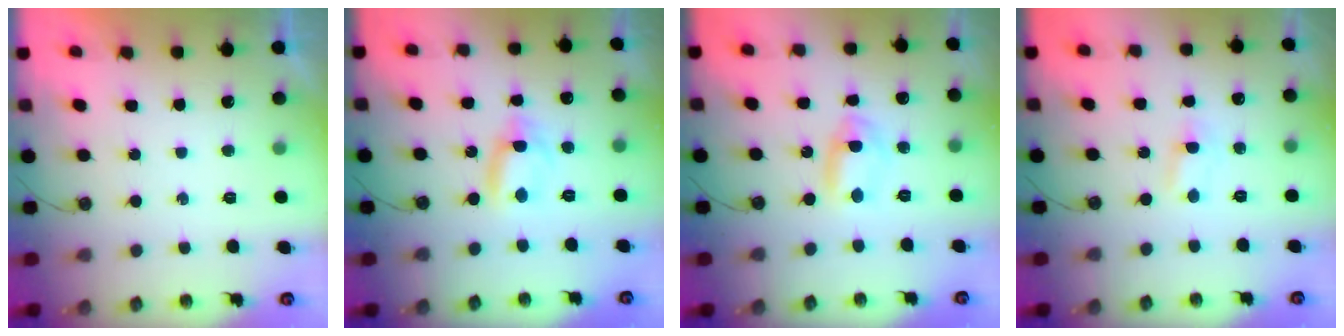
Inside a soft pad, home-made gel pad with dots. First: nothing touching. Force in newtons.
{"total": 4.7, "press": 4.7, "slide": 0.3}
{"total": 3.6, "press": 3.5, "slide": 0.9}
{"total": 1.4, "press": 1.4, "slide": 0.3}